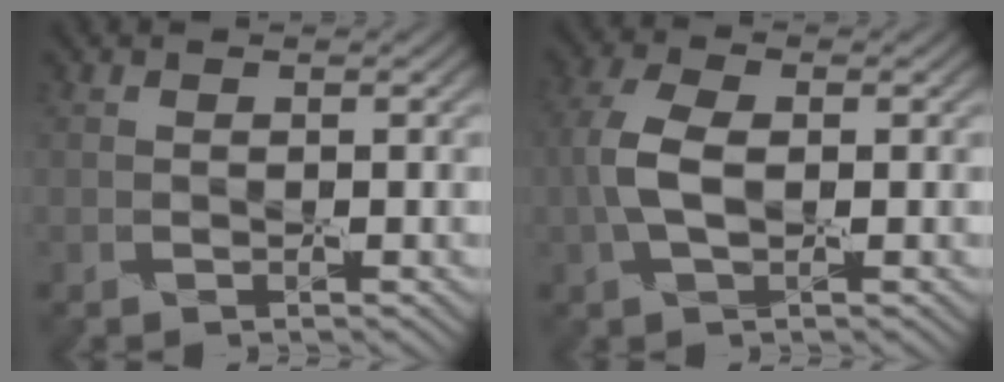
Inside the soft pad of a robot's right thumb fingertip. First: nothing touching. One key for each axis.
{"total": 4.3, "fx": -0.5, "fy": 2.1, "fz": 3.7, "tx": -0.094, "ty": 0.013, "tz": -0.014}